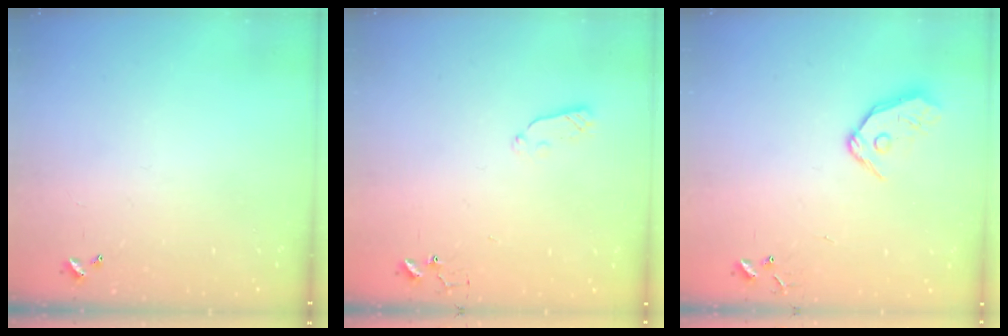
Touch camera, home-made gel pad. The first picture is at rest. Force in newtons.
{"total": 4.5, "press": 4.5, "slide": 0.4}
{"total": 9.8, "press": 9.7, "slide": 1.3}